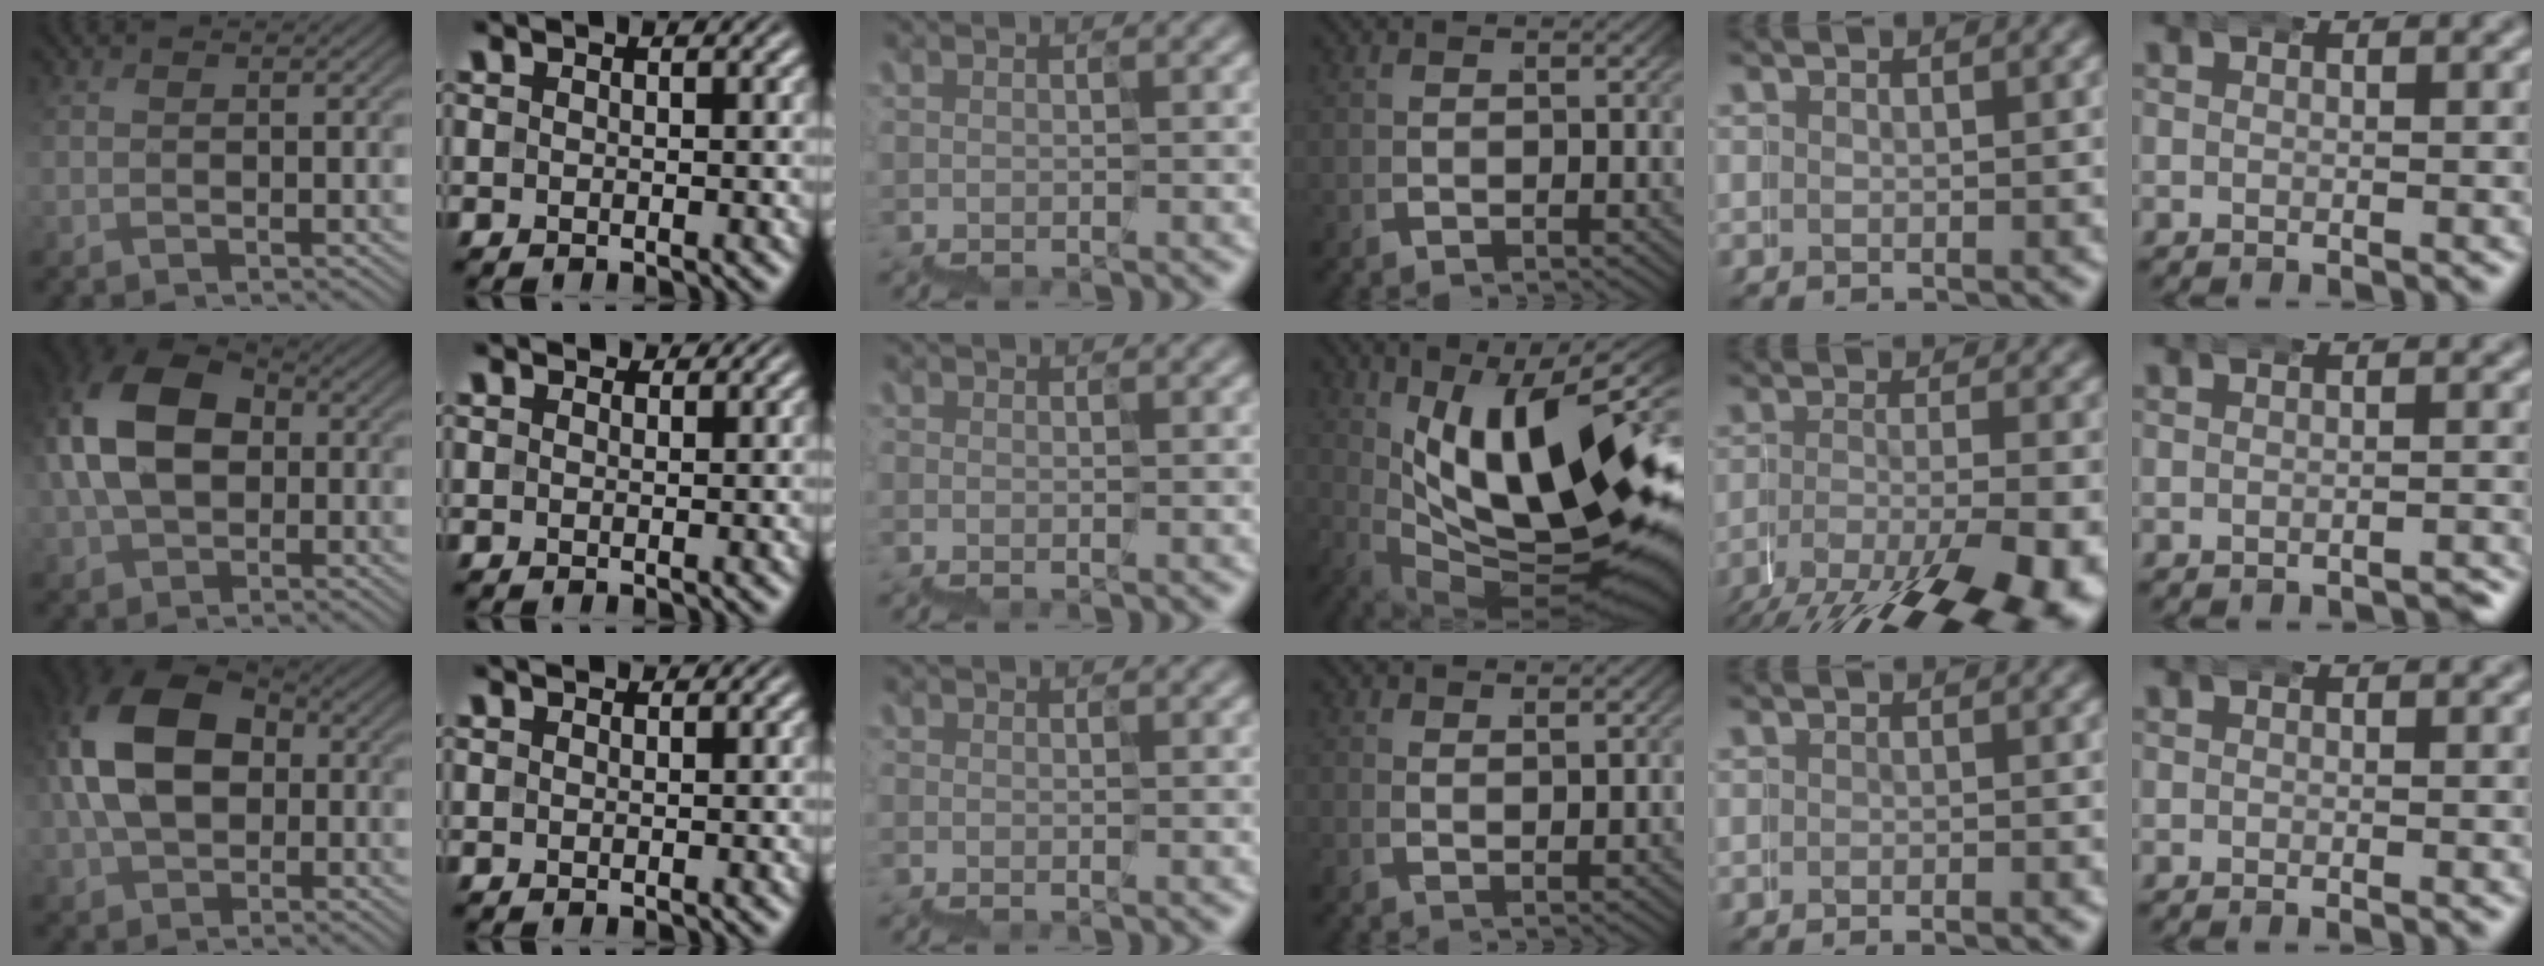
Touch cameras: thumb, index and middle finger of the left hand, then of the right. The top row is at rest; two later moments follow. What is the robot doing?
{"motion": "wrap", "object": "belt"}